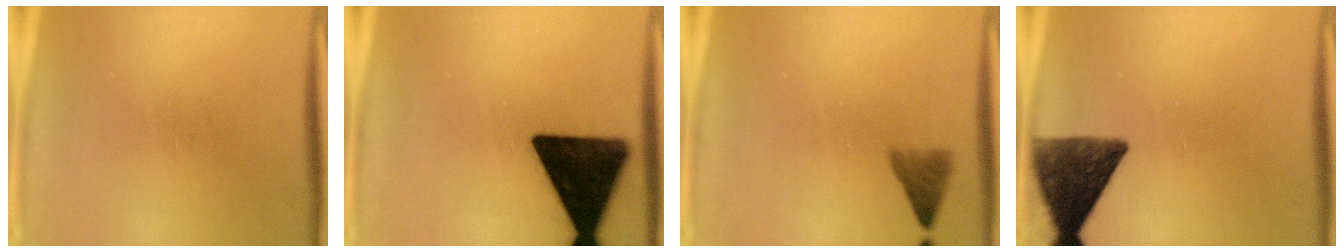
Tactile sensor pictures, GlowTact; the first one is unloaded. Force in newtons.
{"total": 18.4}
{"total": 2.6}
{"total": 11.1}